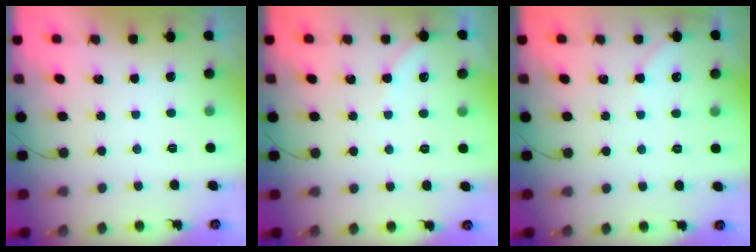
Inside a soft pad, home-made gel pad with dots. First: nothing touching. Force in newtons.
{"total": 3.3, "press": 3.2, "slide": 0.5}
{"total": 3.0, "press": 3.0, "slide": 0.5}